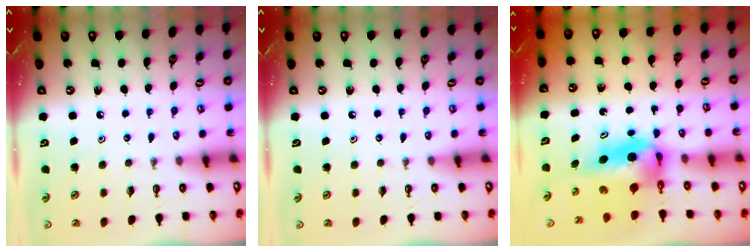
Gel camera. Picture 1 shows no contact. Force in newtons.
{"total": 0.0}
{"total": 7.3, "press": 6.7, "slide": 2.8}